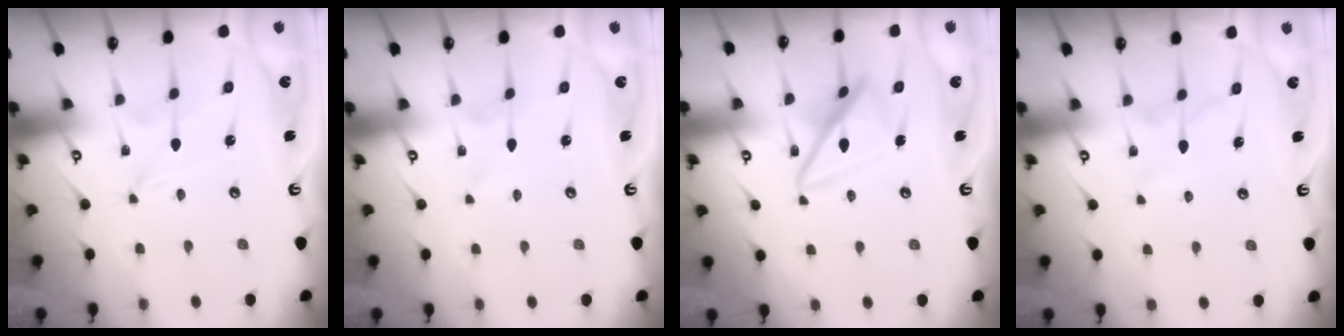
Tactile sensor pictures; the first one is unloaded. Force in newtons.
{"total": 0.9, "press": 0.9, "slide": 0.2}
{"total": 13.3, "press": 13.2, "slide": 1.2}
{"total": 7.2, "press": 7.1, "slide": 0.7}